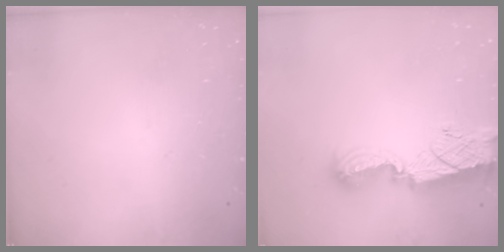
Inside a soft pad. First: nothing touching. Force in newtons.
{"total": 12.3, "press": 12.3, "slide": 0.8}